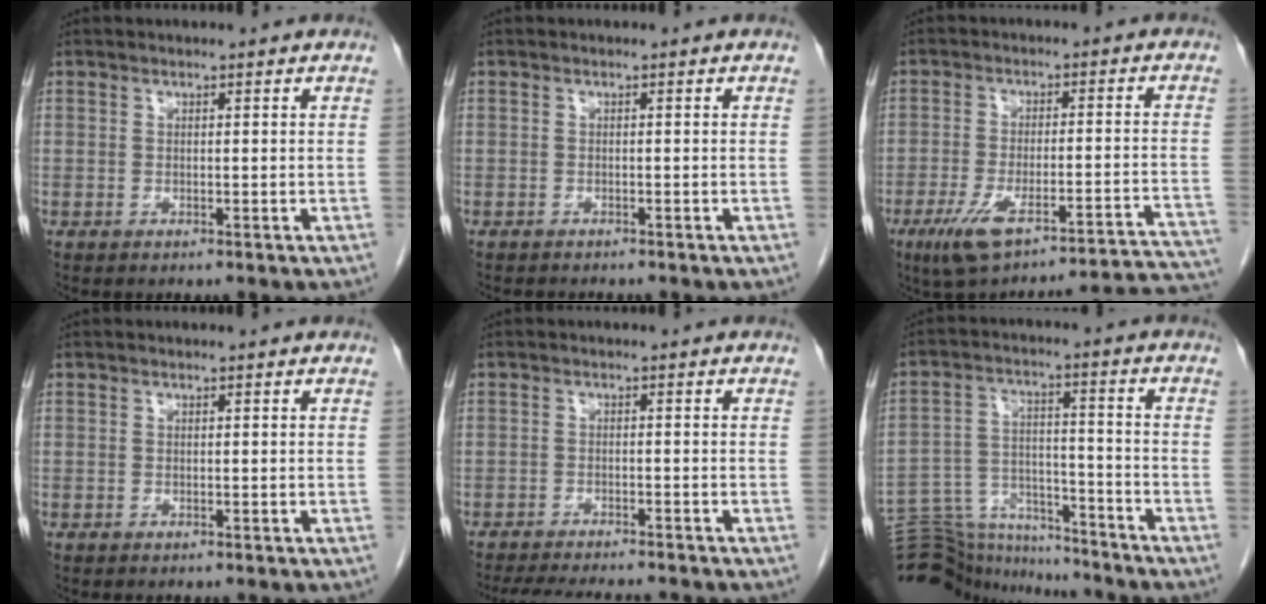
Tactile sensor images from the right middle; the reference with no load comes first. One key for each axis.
{"total": 1.5, "fx": -1.4, "fy": 0.2, "fz": 0.3, "tx": -0.008, "ty": -0.005, "tz": -0.016}
{"total": 20.1, "fx": -17.6, "fy": 1.3, "fz": 9.5, "tx": -0.078, "ty": 0.013, "tz": -0.237}
{"total": 0.0}
{"total": 11.5, "fx": -10.4, "fy": 1.4, "fz": 4.7, "tx": -0.071, "ty": -0.014, "tz": -0.140}
{"total": 17.3, "fx": -16.6, "fy": 3.6, "fz": 3.3, "tx": -0.080, "ty": 0.030, "tz": -0.260}